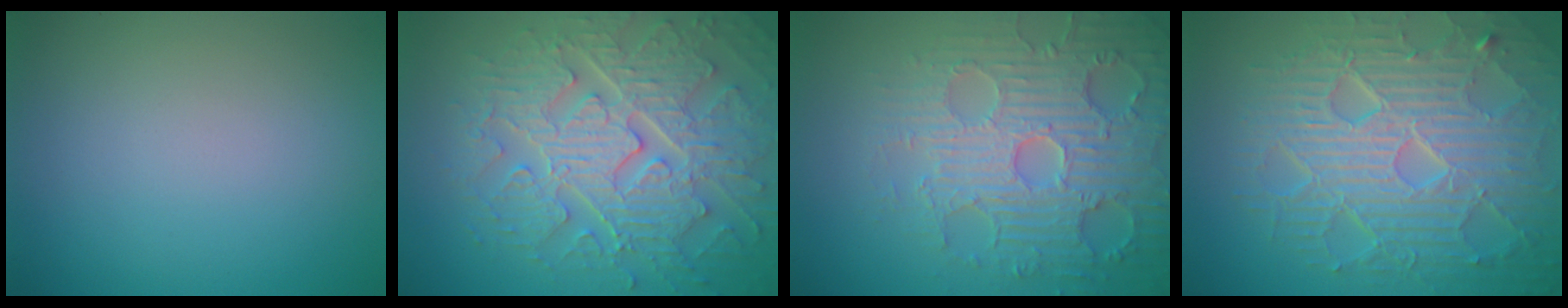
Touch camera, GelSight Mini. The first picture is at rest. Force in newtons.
{"total": 9.1, "press": 6.6, "slide": 6.2}
{"total": 6.8, "press": 5.8, "slide": 3.5}
{"total": 10.2, "press": 6.6, "slide": 7.8}